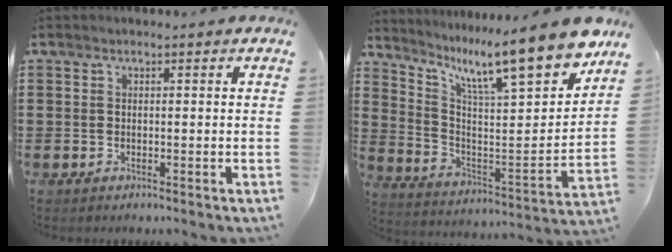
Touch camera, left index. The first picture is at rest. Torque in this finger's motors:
{"motor_torque": [0.11, -0.37, 0.30, 0.01]}